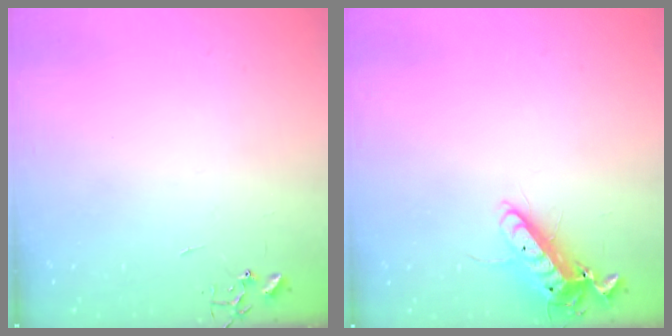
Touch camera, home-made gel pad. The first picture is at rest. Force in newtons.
{"total": 12.2, "press": 12.1, "slide": 1.7}